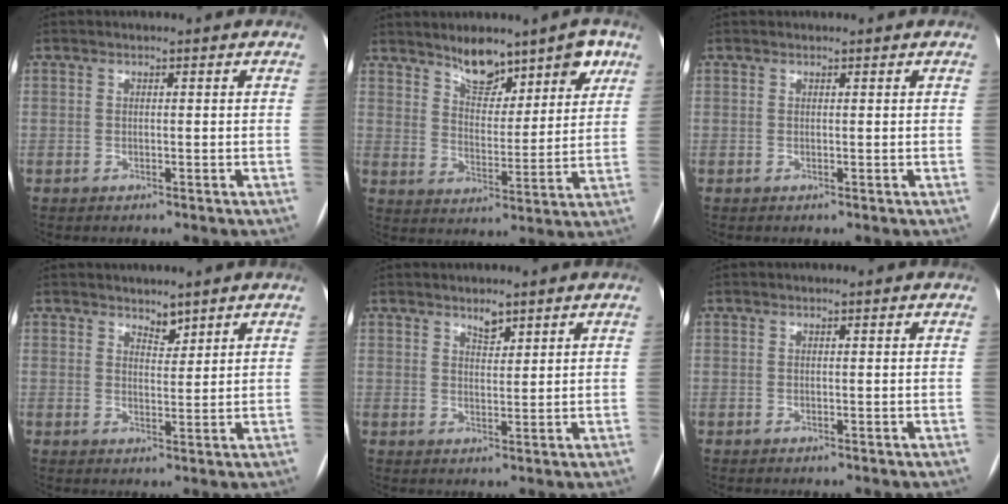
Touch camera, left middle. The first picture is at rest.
{"total": 10.3, "force": [7.3, 4.3, 5.8], "torque": [-0.067, 0.004, 0.119]}
{"total": 0.0}
{"total": 2.3, "force": [2.0, 0.9, 0.5], "torque": [-0.003, -0.003, 0.034]}
{"total": 2.2, "force": [1.8, 0.8, 1.0], "torque": [-0.018, -0.003, 0.033]}
{"total": 0.0}